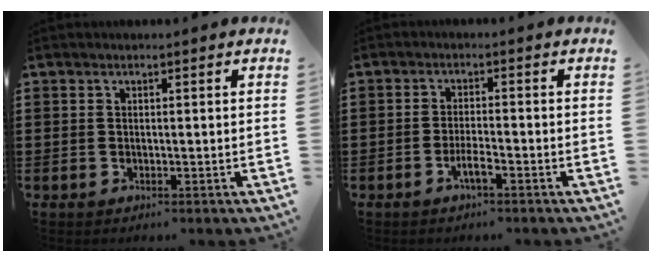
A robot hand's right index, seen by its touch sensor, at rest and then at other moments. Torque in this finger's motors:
{"motor_torque": [1.07, 1.06, 0.12, 0.06]}